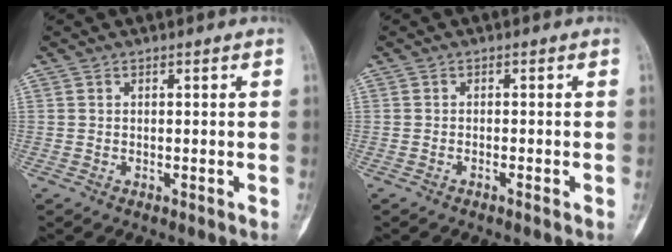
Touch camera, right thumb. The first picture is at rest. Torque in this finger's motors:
{"motor_torque": [-0.45, -0.19, -0.09, -0.13, -0.04]}